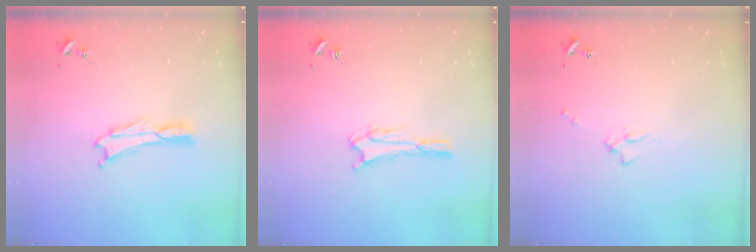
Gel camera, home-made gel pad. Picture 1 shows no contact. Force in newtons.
{"total": 3.3, "press": 3.3, "slide": 0.4}
{"total": 1.7, "press": 1.6, "slide": 0.2}